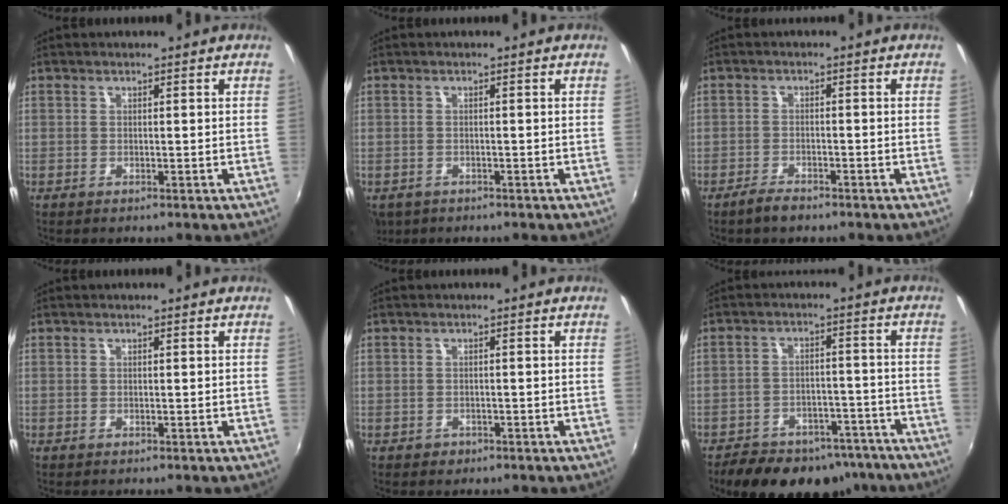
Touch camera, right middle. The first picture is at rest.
{"total": 5.1, "force": [-2.9, 3.5, 2.3], "torque": [-0.056, -0.017, -0.041]}
{"total": 3.1, "force": [-2.6, 1.1, 1.3], "torque": [-0.040, -0.003, -0.050]}
{"total": 0.0}
{"total": 1.5, "force": [-0.8, 1.2, 0.3], "torque": [-0.007, -0.003, -0.010]}
{"total": 18.5, "force": [-14.5, 8.8, 7.4], "torque": [-0.154, 0.014, -0.183]}